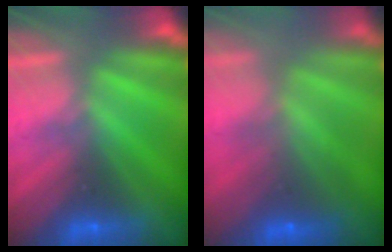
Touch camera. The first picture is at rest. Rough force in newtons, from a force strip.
{"total": 5.7}